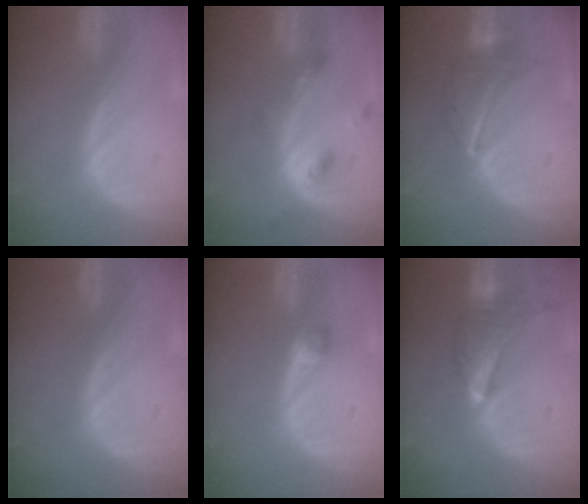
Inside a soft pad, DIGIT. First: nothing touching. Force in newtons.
{"total": 4.6, "press": 4.1, "slide": 2.1}
{"total": 6.8, "press": 6.6, "slide": 1.4}
{"total": 0.0}
{"total": 2.0, "press": 1.7, "slide": 1.1}
{"total": 9.7, "press": 8.6, "slide": 4.5}